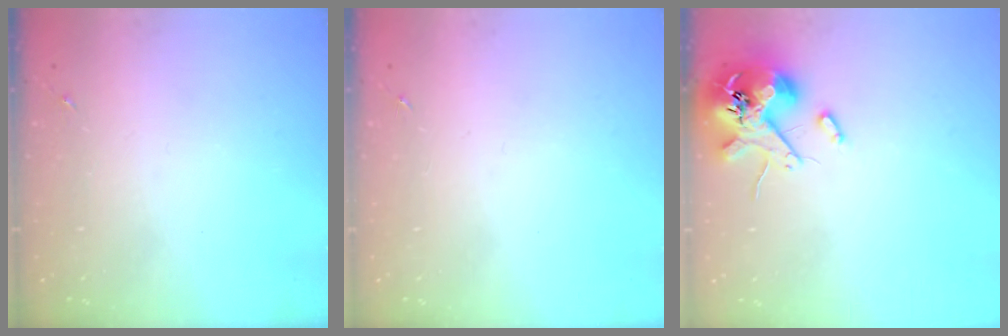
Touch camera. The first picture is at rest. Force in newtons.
{"total": 0.0}
{"total": 12.3, "press": 12.2, "slide": 1.9}